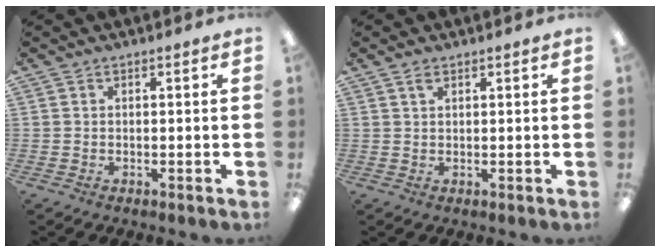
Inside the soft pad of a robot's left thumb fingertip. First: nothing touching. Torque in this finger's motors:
{"motor_torque": [-0.28, -0.08, -0.18, -0.17, 0.02]}